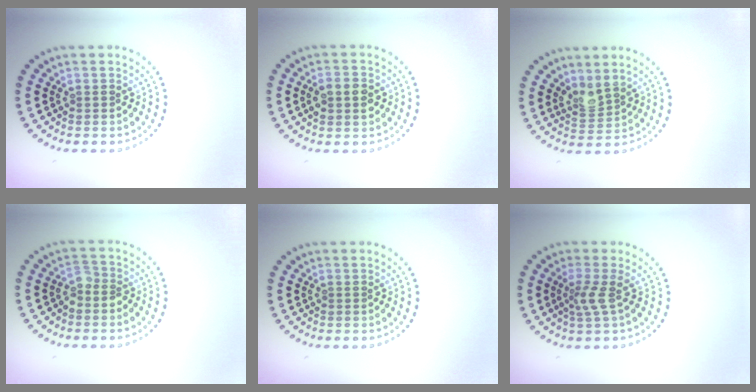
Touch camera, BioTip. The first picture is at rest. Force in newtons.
{"total": 2.4, "press": 2.4, "slide": 0.1}
{"total": 2.2, "press": 1.6, "slide": 1.4}
{"total": 1.6, "press": 1.3, "slide": 1.0}
{"total": 0.0}
{"total": 1.9, "press": 1.4, "slide": 1.3}